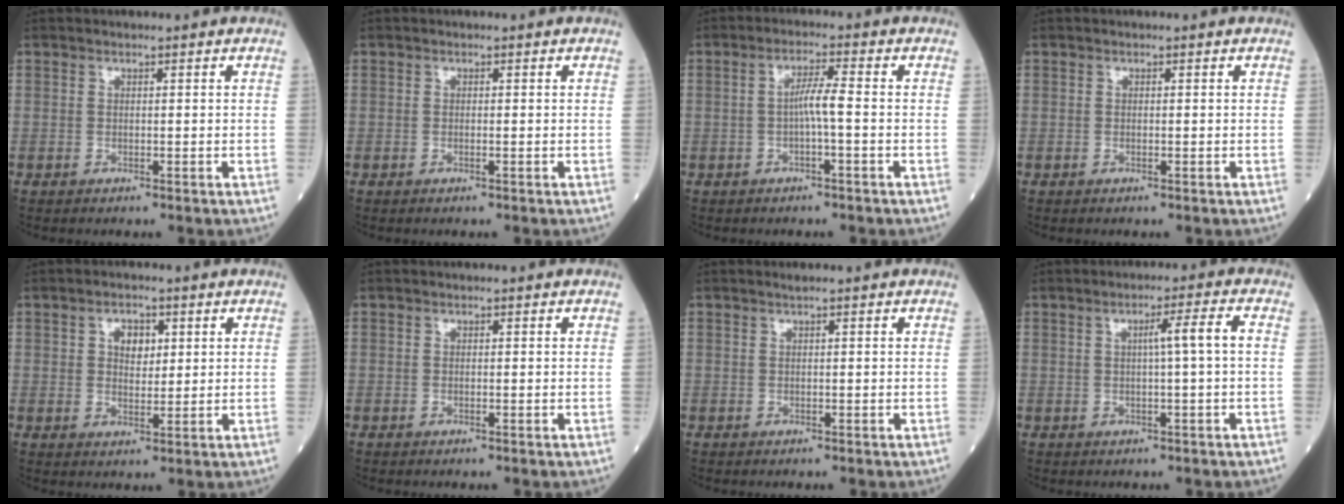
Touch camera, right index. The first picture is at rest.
{"total": 0.5, "force": [-0.1, 0.3, 0.4], "torque": [-0.019, -0.001, -0.002]}
{"total": 4.1, "force": [-0.6, 0.5, 4.0], "torque": [-0.082, 0.012, -0.006]}
{"total": 0.0}
{"total": 4.6, "force": [1.5, 3.0, 3.2], "torque": [-0.064, 0.012, 0.030]}
{"total": 0.0}
{"total": 0.5, "force": [0.3, 0.2, 0.4], "torque": [-0.011, 0.008, 0.004]}
{"total": 4.5, "force": [0.4, -0.1, 4.5], "torque": [-0.083, 0.011, 0.011]}